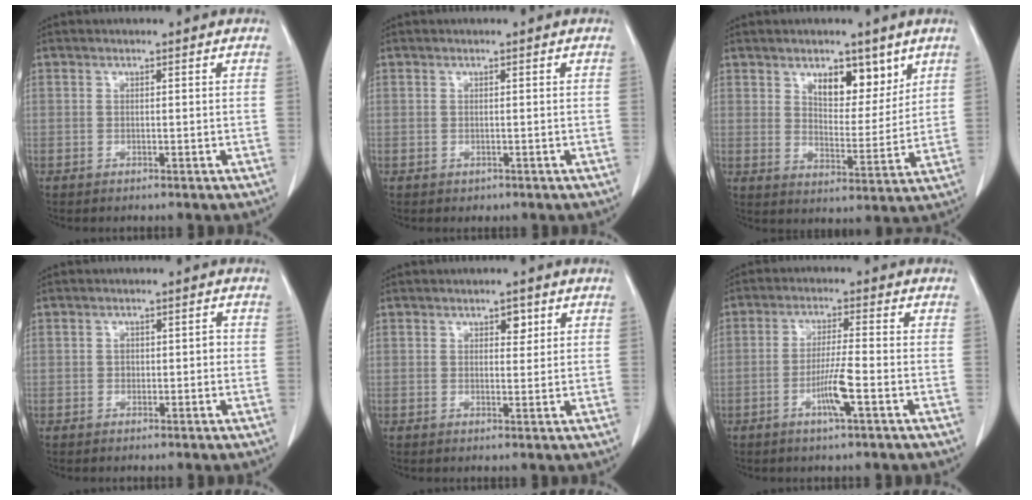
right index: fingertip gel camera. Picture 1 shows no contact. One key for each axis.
{"total": 0.6, "fx": -0.2, "fy": 0.6, "fz": 0.1, "tx": -0.003, "ty": 0.003, "tz": -0.001}
{"total": 7.7, "fx": 4.7, "fy": 3.6, "fz": 5.1, "tx": -0.069, "ty": -0.007, "tz": 0.077}
{"total": 1.8, "fx": -0.2, "fy": 1.2, "fz": 1.3, "tx": -0.016, "ty": 0.008, "tz": -0.002}
{"total": 2.0, "fx": 0.9, "fy": 1.1, "fz": 1.3, "tx": -0.014, "ty": 0.000, "tz": 0.013}
{"total": 5.8, "fx": -2.3, "fy": -0.2, "fz": 5.3, "tx": -0.102, "ty": -0.008, "tz": -0.045}